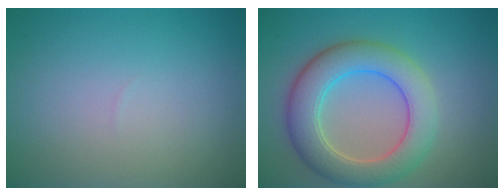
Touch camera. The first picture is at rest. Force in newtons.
{"total": 6.7, "press": 6.7, "slide": 0.2}